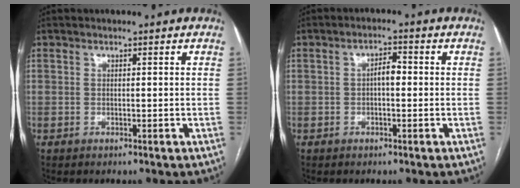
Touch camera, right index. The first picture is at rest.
{"total": 2.7, "force": [-0.1, 1.1, 2.5], "torque": [-0.037, 0.010, -0.004]}